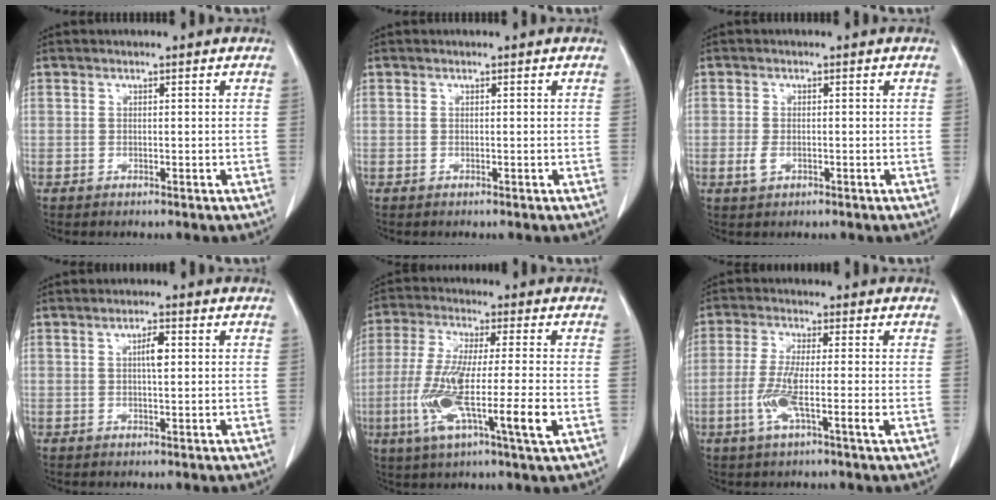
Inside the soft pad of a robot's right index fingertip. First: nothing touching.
{"total": 0.0}
{"total": 1.9, "force": [-0.6, 1.1, 1.5], "torque": [-0.033, 0.000, -0.009]}
{"total": 2.6, "force": [0.5, 0.5, 2.5], "torque": [-0.045, 0.003, 0.009]}
{"total": 14.0, "force": [-3.6, 0.9, 13.5], "torque": [-0.260, -0.020, -0.069]}
{"total": 6.5, "force": [-1.9, 0.3, 6.2], "torque": [-0.125, -0.009, -0.039]}